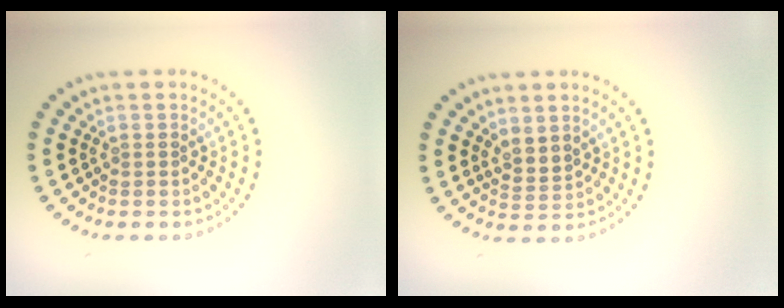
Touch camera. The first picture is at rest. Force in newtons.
{"total": 1.8, "press": 1.4, "slide": 1.2}